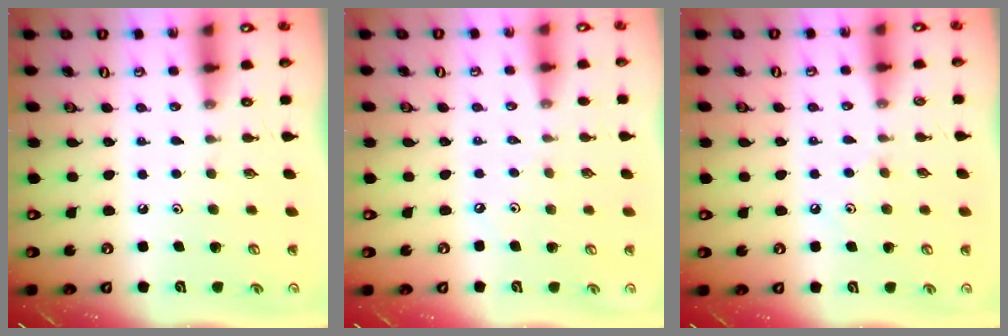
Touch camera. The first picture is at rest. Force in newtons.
{"total": 2.1, "press": 2.0, "slide": 0.5}
{"total": 5.5, "press": 5.5, "slide": 0.6}